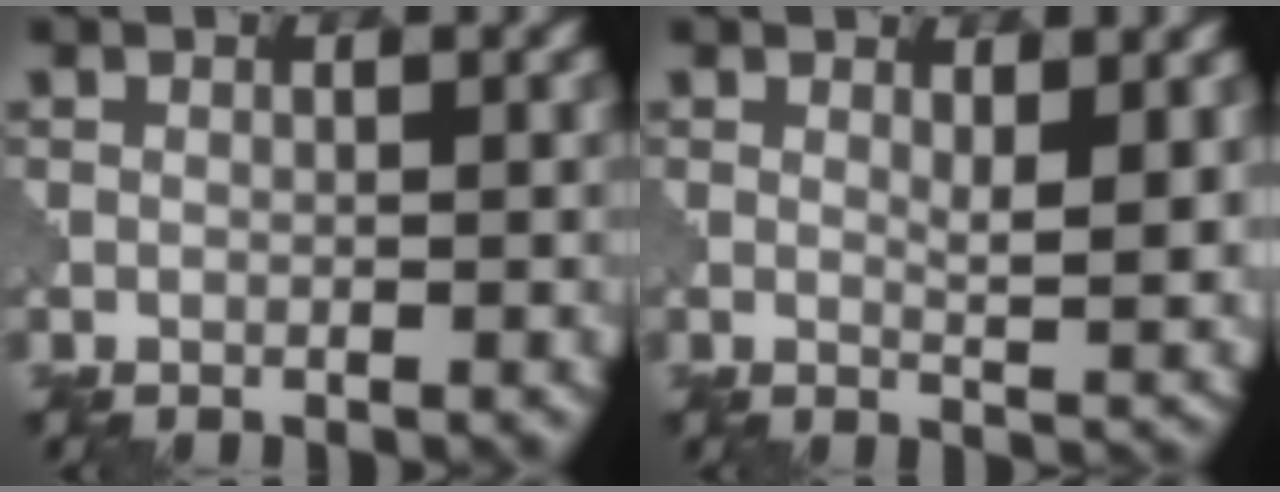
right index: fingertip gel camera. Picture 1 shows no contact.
{"total": 2.7, "force": [1.2, 0.8, 2.4], "torque": [-0.039, -0.008, 0.024]}